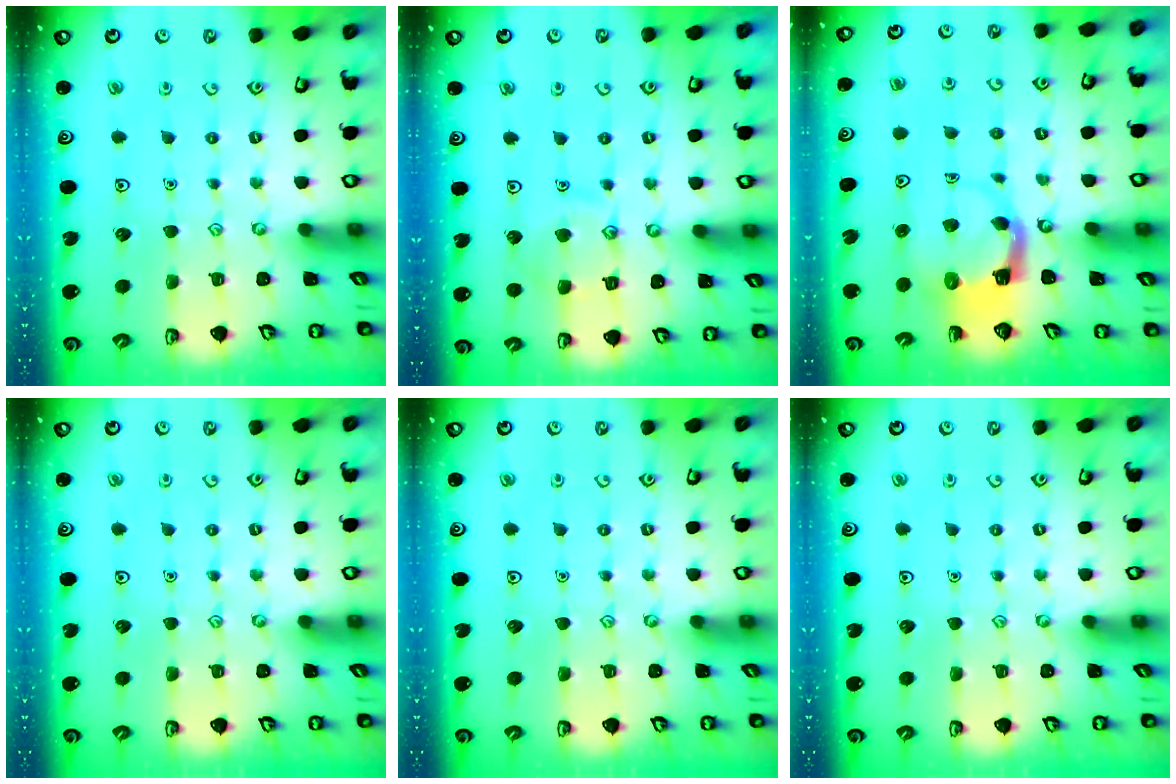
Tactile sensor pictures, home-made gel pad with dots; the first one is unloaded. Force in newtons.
{"total": 10.2, "press": 10.1, "slide": 0.9}
{"total": 3.8, "press": 3.8, "slide": 0.2}
{"total": 0.0}
{"total": 0.0}
{"total": 0.0}